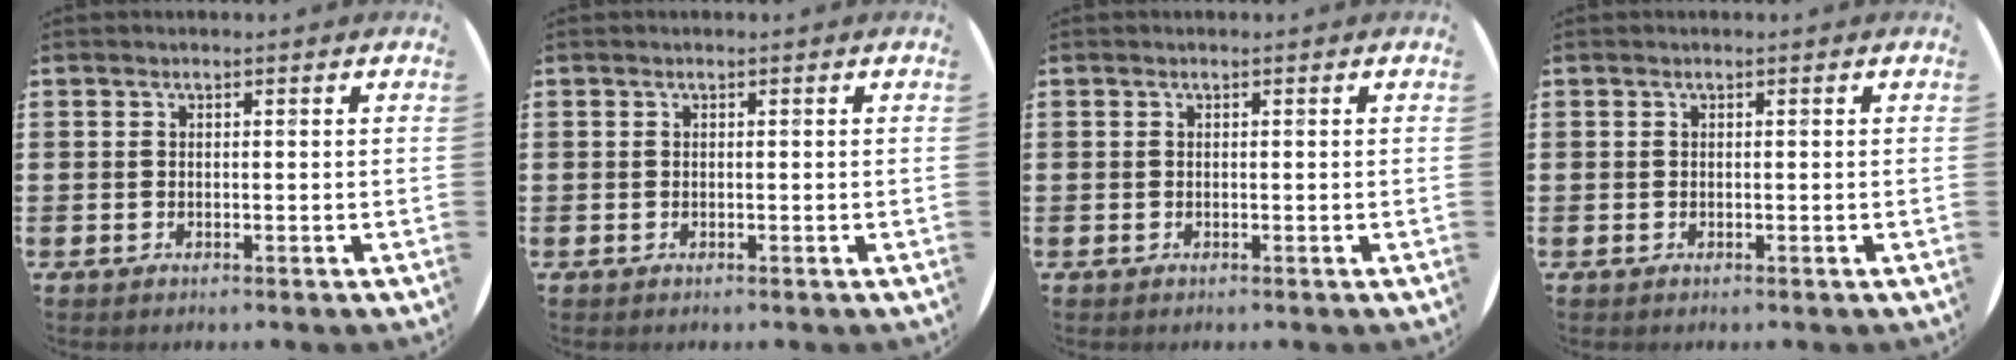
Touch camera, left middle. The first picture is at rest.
{"total": 0.0}
{"total": 0.0}
{"total": 0.0}